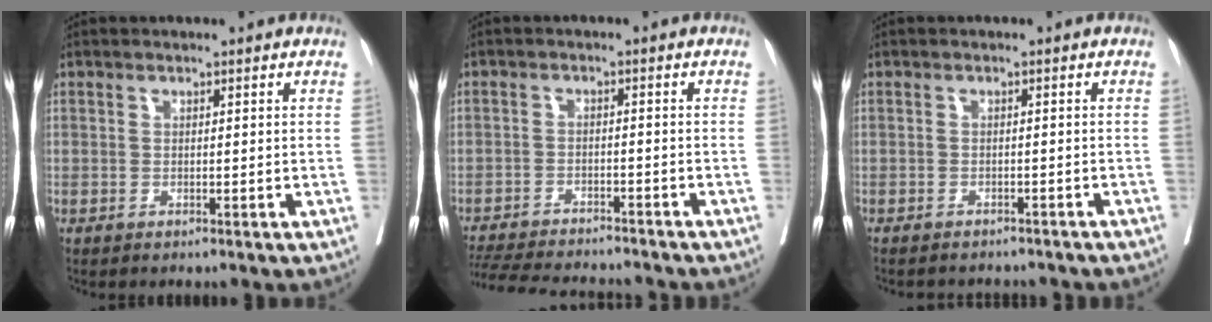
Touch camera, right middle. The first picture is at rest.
{"total": 15.0, "force": [-13.8, 2.2, 5.4], "torque": [-0.116, -0.018, -0.199]}
{"total": 9.4, "force": [-8.5, 2.4, 3.1], "torque": [-0.041, -0.002, -0.093]}